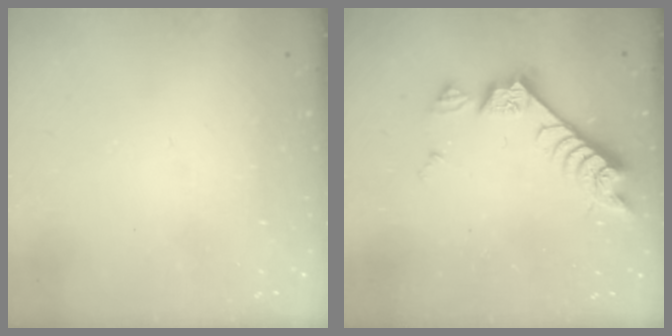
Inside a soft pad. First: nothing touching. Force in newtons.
{"total": 8.3, "press": 8.2, "slide": 1.3}